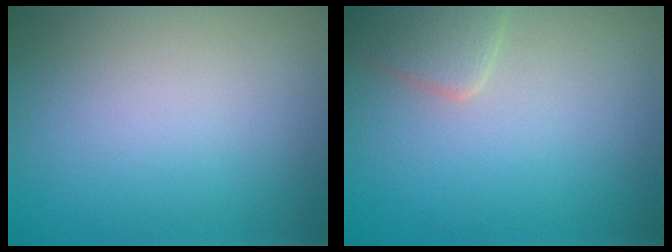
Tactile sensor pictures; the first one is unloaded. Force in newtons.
{"total": 2.4, "press": 2.4, "slide": 0.1}